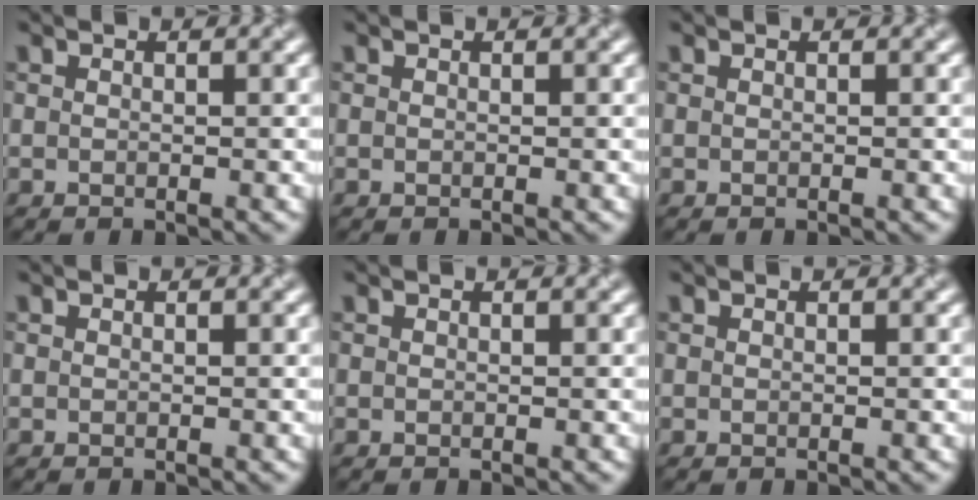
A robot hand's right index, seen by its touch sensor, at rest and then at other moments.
{"total": 0.0}
{"total": 0.0}
{"total": 0.0}
{"total": 0.0}
{"total": 0.0}